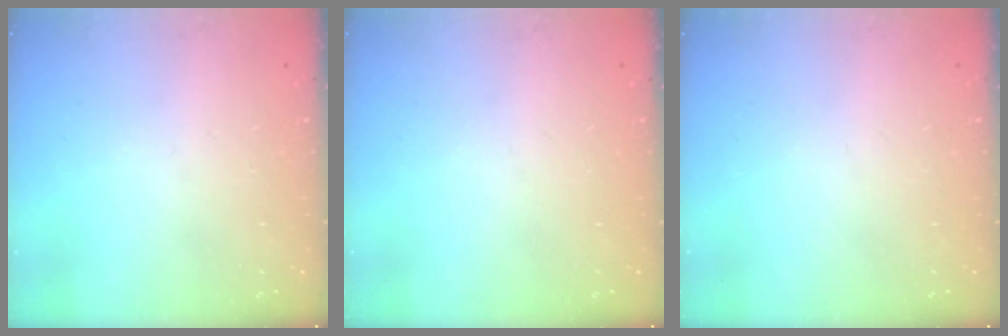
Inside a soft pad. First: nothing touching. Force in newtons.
{"total": 0.0}
{"total": 0.0}